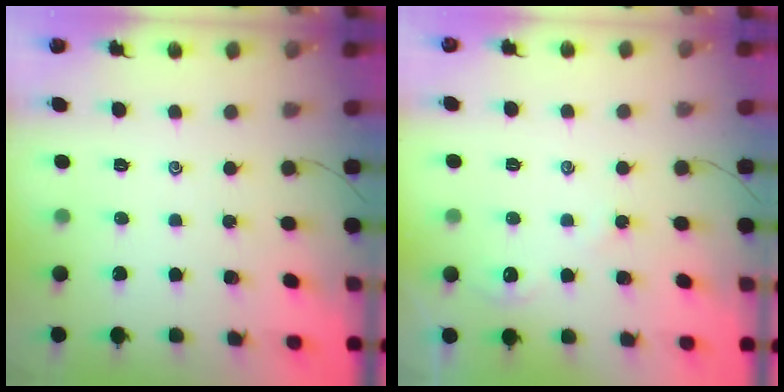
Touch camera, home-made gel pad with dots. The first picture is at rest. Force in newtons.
{"total": 2.2, "press": 2.2, "slide": 0.4}